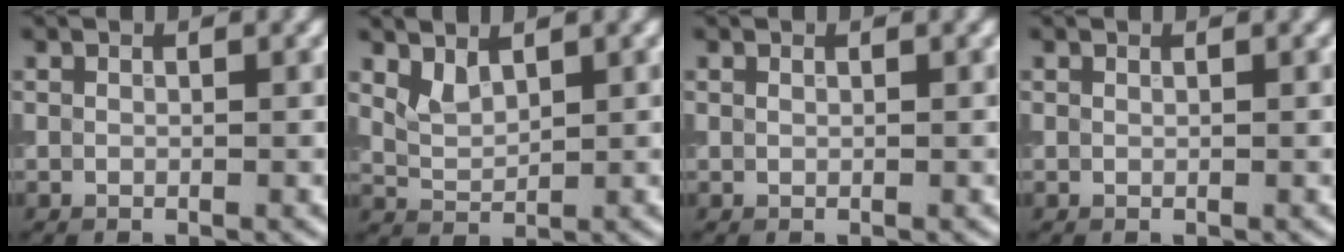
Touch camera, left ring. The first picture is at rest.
{"total": 1.8, "force": [1.3, 0.7, 0.9], "torque": [-0.022, -0.003, 0.034]}
{"total": 0.0}
{"total": 0.0}